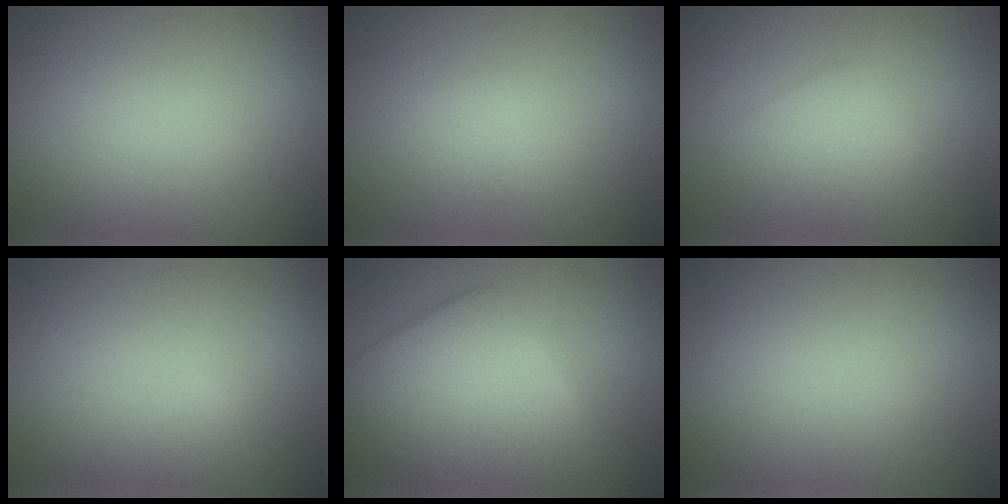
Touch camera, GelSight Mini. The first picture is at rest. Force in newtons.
{"total": 1.1, "press": 1.0, "slide": 0.1}
{"total": 2.1, "press": 2.1, "slide": 0.0}
{"total": 1.2, "press": 1.2, "slide": 0.1}
{"total": 6.8, "press": 6.7, "slide": 0.5}
{"total": 0.0}